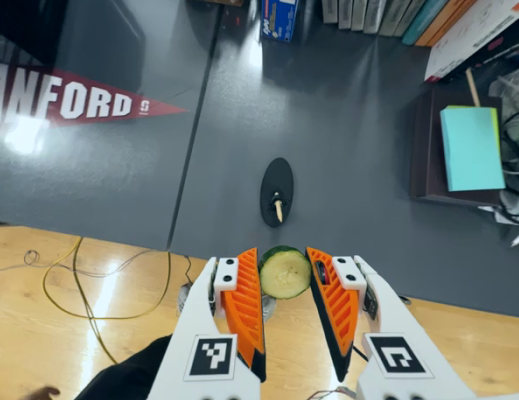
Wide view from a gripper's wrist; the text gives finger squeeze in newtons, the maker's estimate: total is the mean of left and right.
{"total": 7.7, "left": 7.9, "right": 7.4}